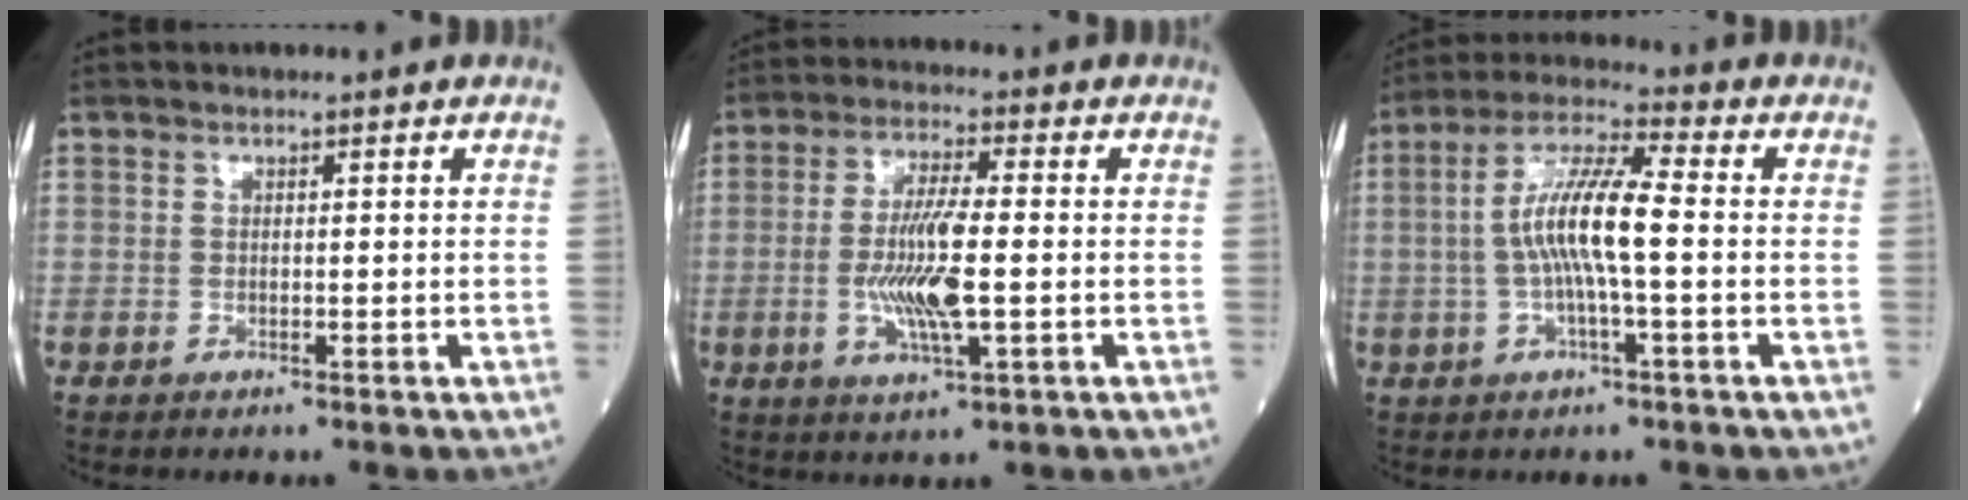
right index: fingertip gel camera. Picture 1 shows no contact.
{"total": 9.7, "force": [-1.3, 1.3, 9.5], "torque": [-0.190, -0.007, -0.024]}
{"total": 9.9, "force": [-0.6, 1.0, 9.8], "torque": [-0.192, 0.015, -0.018]}